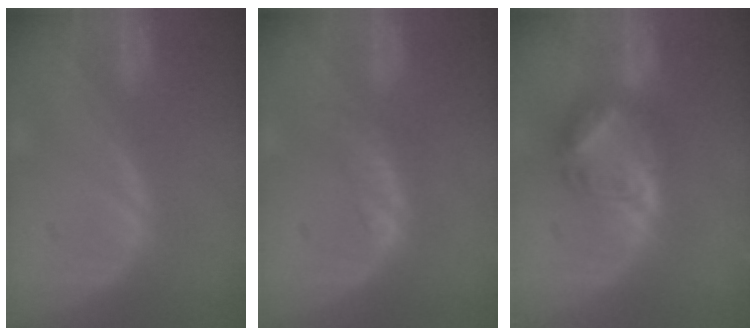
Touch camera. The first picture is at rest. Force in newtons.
{"total": 2.3, "press": 2.3, "slide": 0.2}
{"total": 7.8, "press": 6.8, "slide": 3.8}